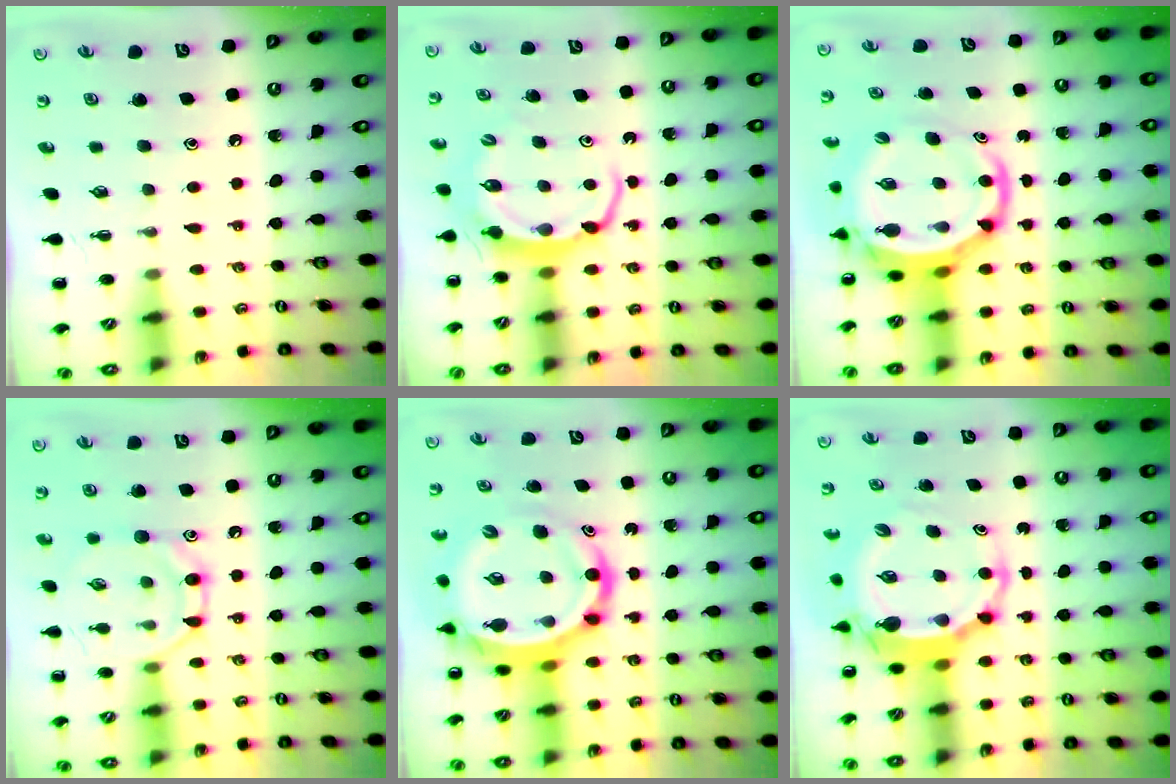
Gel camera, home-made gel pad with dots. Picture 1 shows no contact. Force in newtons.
{"total": 5.9, "press": 5.8, "slide": 0.7}
{"total": 8.6, "press": 8.2, "slide": 2.8}
{"total": 10.0, "press": 10.0, "slide": 0.9}
{"total": 12.4, "press": 11.9, "slide": 3.5}
{"total": 5.8, "press": 5.6, "slide": 1.7}